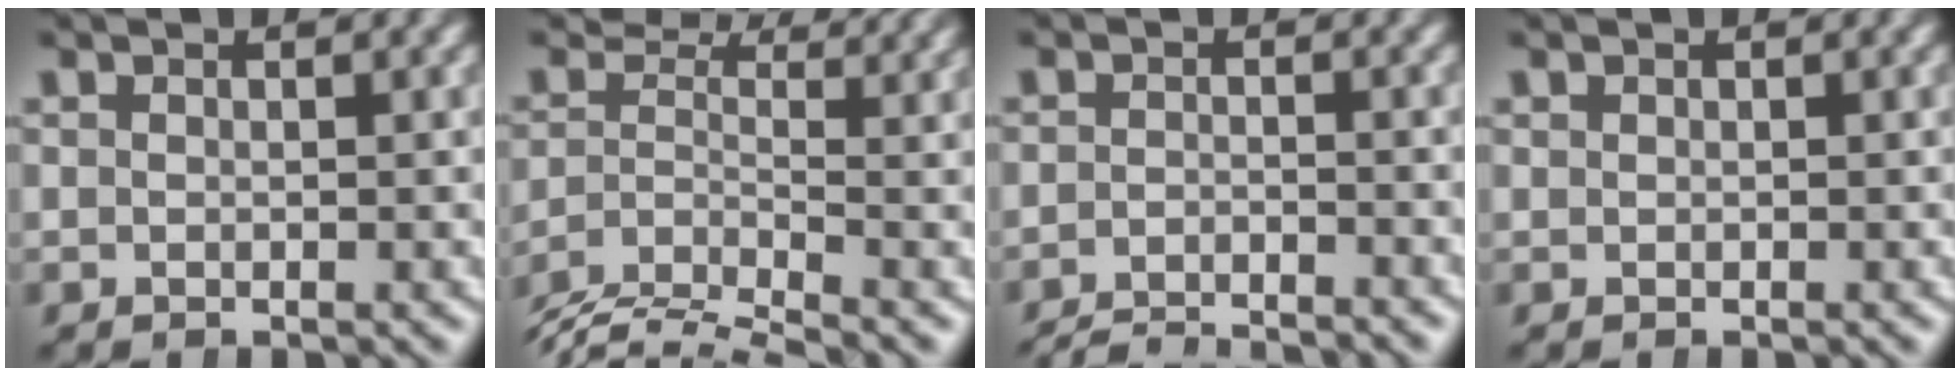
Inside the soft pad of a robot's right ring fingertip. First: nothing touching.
{"total": 6.2, "force": [-3.4, 3.9, 3.5], "torque": [-0.056, -0.027, -0.059]}
{"total": 5.1, "force": [-5.0, 0.9, 0.4], "torque": [0.002, -0.012, -0.084]}
{"total": 0.0}